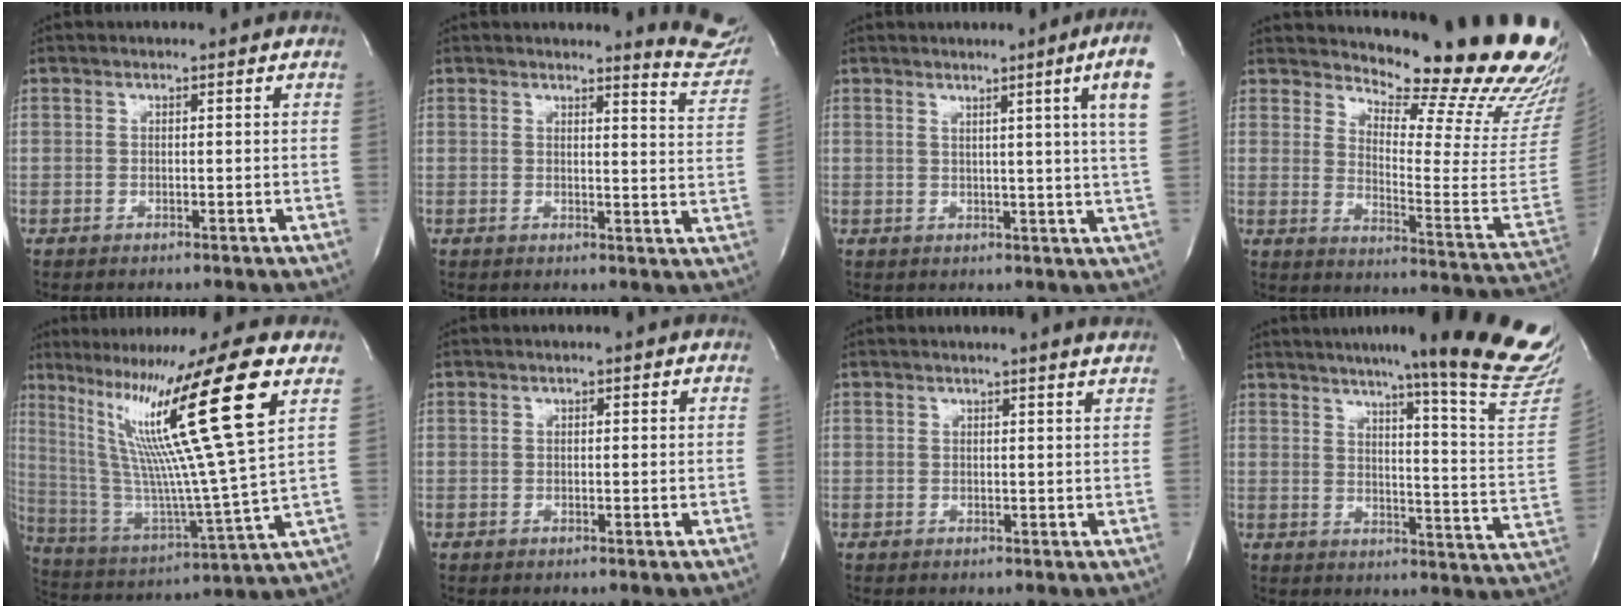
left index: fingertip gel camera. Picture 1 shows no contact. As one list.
[{"total": 7.4, "force": [7.4, 0.2, 0.9], "torque": [0.001, -0.074, 0.056]}, {"total": 8.0, "force": [3.8, -2.0, 6.7], "torque": [-0.086, -0.022, 0.033]}, {"total": 22.8, "force": [20.9, 2.1, 8.9], "torque": [-0.127, -0.139, 0.248]}, {"total": 22.5, "force": [10.7, -2.2, 19.6], "torque": [-0.348, -0.006, 0.170]}, {"total": 0.9, "force": [0.3, 0.4, 0.7], "torque": [-0.015, 0.006, 0.006]}, {"total": 2.8, "force": [2.5, -0.6, 1.2], "torque": [-0.022, -0.004, 0.023]}, {"total": 24.5, "force": [20.4, -1.5, 13.5], "torque": [-0.182, -0.097, 0.246]}]